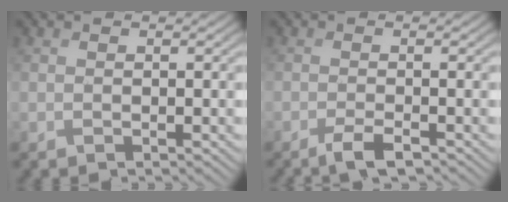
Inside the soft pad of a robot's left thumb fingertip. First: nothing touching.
{"total": 2.7, "force": [-2.0, 1.0, 1.6], "torque": [-0.023, 0.003, -0.041]}